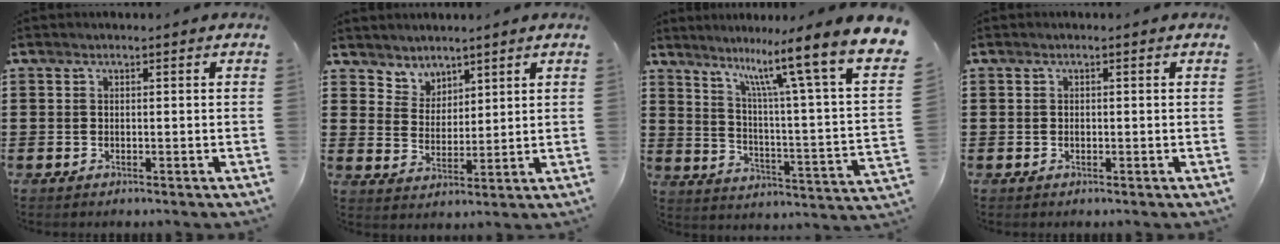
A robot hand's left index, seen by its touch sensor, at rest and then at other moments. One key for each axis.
{"total": 4.2, "fx": 3.6, "fy": 2.1, "fz": -0.6, "tx": -0.009, "ty": -0.006, "tz": 0.067}
{"total": 11.1, "fx": 7.7, "fy": -0.5, "fz": 8.0, "tx": -0.158, "ty": -0.073, "tz": 0.111}
{"total": 0.5, "fx": -0.1, "fy": 0.3, "fz": 0.4, "tx": -0.011, "ty": -0.001, "tz": -0.001}